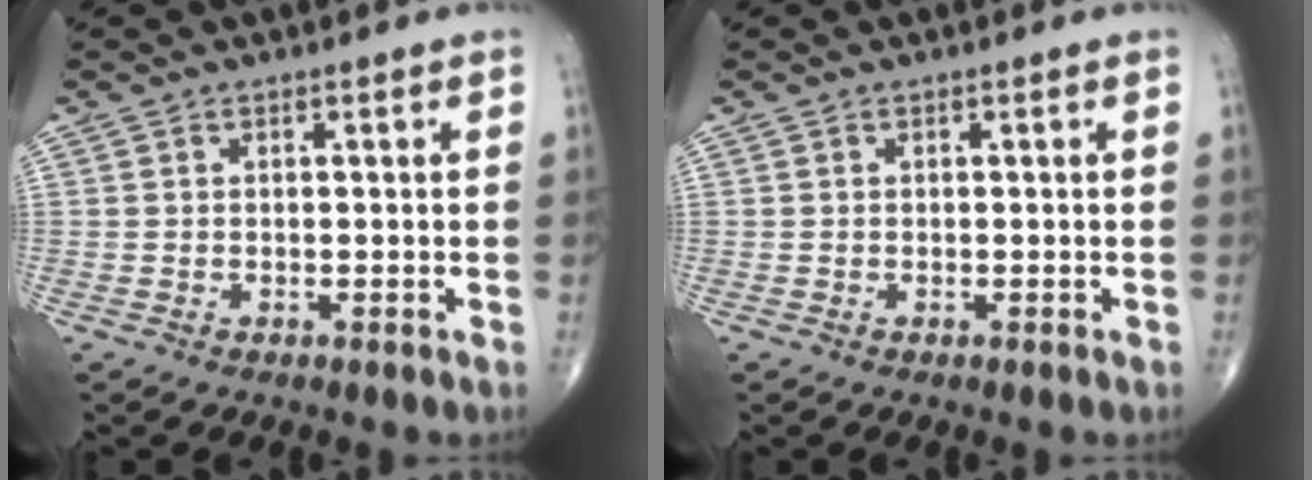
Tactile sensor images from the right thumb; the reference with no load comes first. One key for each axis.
{"total": 0.0}